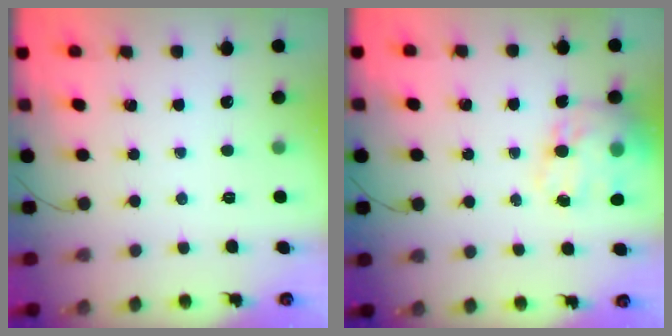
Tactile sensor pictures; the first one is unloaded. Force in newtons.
{"total": 16.1, "press": 15.6, "slide": 4.1}